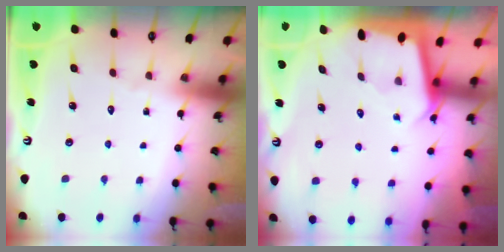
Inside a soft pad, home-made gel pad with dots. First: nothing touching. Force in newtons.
{"total": 2.1, "press": 2.1, "slide": 0.1}